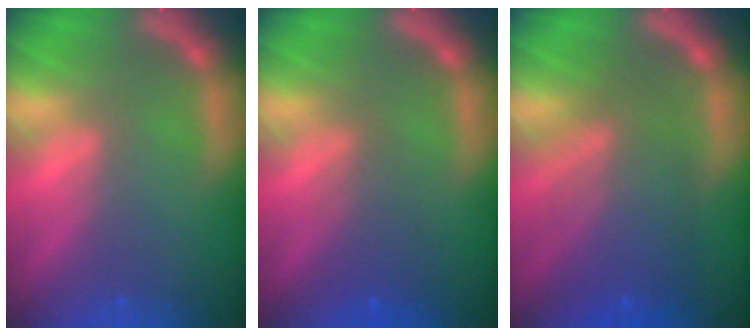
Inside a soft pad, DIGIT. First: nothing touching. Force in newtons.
{"total": 2.5}
{"total": 7.1}